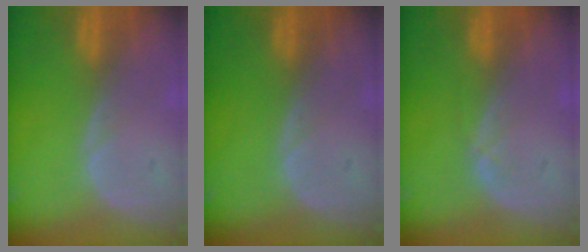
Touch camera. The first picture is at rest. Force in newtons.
{"total": 0.0}
{"total": 0.9, "press": 0.8, "slide": 0.2}